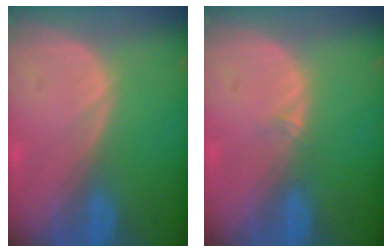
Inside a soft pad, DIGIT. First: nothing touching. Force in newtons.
{"total": 0.9, "press": 0.6, "slide": 0.7}